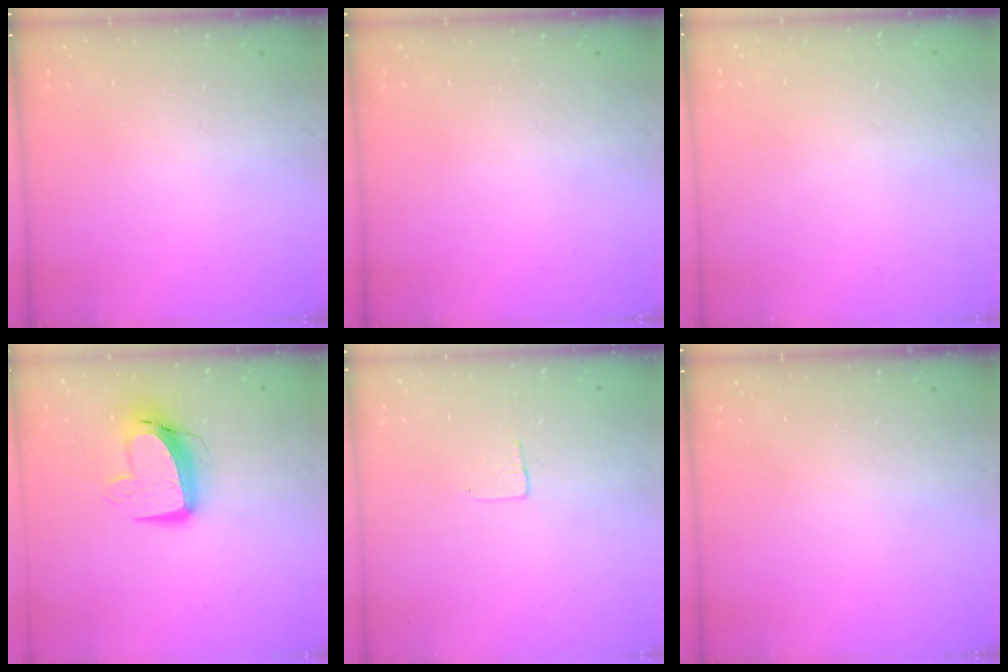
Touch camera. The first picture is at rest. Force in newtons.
{"total": 0.0}
{"total": 0.0}
{"total": 11.6, "press": 11.5, "slide": 1.3}
{"total": 2.7, "press": 2.7, "slide": 0.1}
{"total": 0.0}